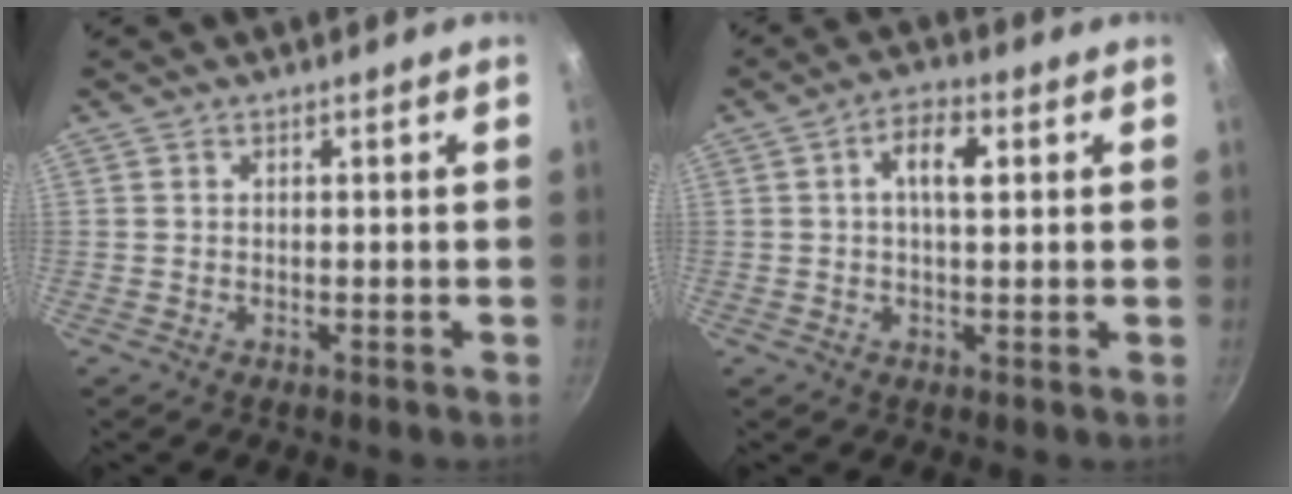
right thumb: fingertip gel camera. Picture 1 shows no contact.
{"total": 6.0, "force": [1.4, 2.8, 5.1], "torque": [-0.081, 0.010, 0.016]}